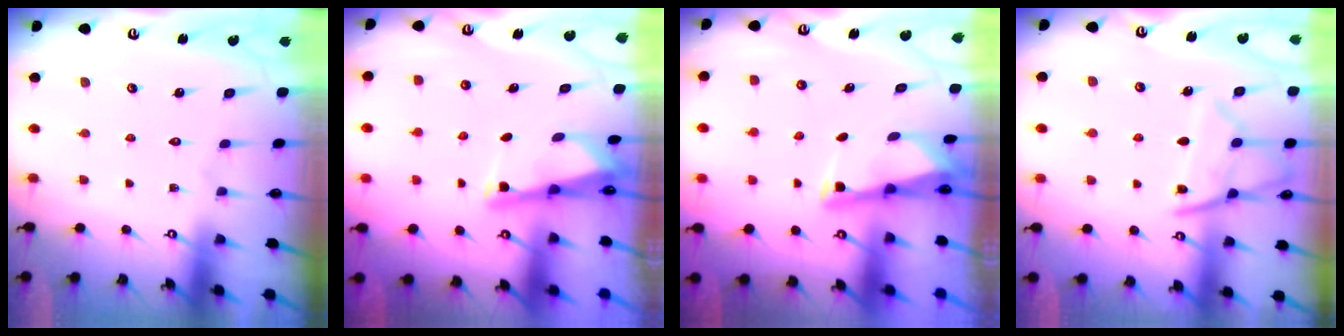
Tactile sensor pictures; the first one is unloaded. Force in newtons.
{"total": 2.5, "press": 2.5, "slide": 0.1}
{"total": 2.9, "press": 2.9, "slide": 0.3}
{"total": 10.9, "press": 10.8, "slide": 0.9}